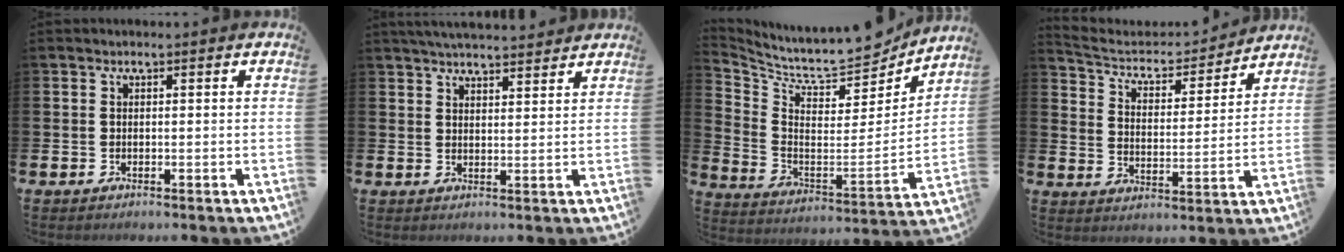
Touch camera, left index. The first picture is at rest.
{"total": 4.1, "force": [4.0, 0.3, 0.5], "torque": [-0.018, -0.017, 0.074]}
{"total": 8.2, "force": [7.7, 1.7, 2.1], "torque": [-0.073, -0.075, 0.124]}
{"total": 5.4, "force": [4.9, 2.0, 1.0], "torque": [-0.058, -0.041, 0.079]}